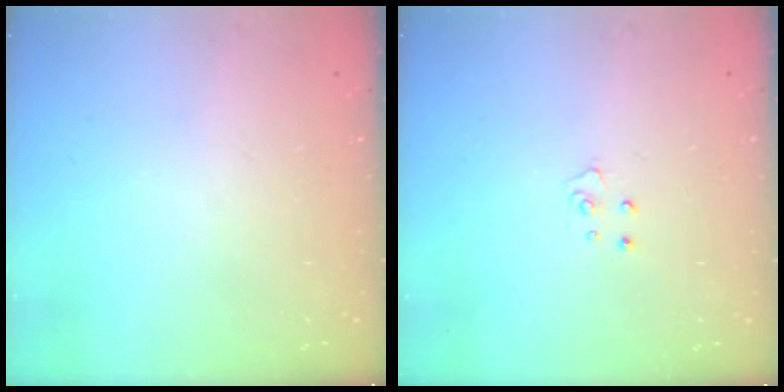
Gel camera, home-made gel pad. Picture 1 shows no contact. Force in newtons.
{"total": 2.9, "press": 2.9, "slide": 0.3}